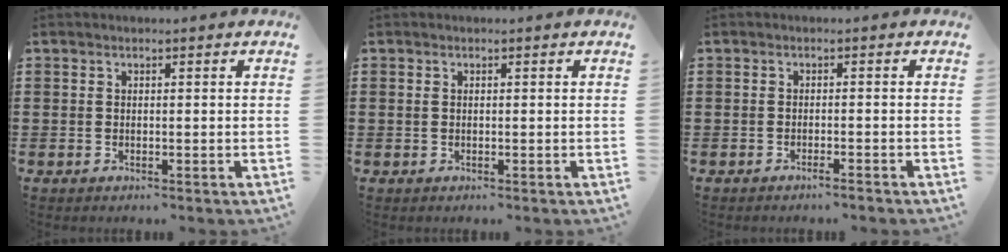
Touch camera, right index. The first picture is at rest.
{"total": 0.5, "force": [0.1, 0.4, 0.3], "torque": [-0.008, 0.002, 0.002]}
{"total": 1.2, "force": [-1.1, -0.2, 0.5], "torque": [-0.010, -0.003, -0.020]}